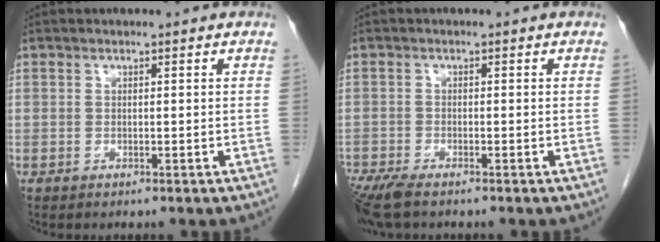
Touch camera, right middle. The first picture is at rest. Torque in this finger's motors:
{"motor_torque": [1.19, -0.94, 0.41, 0.12]}